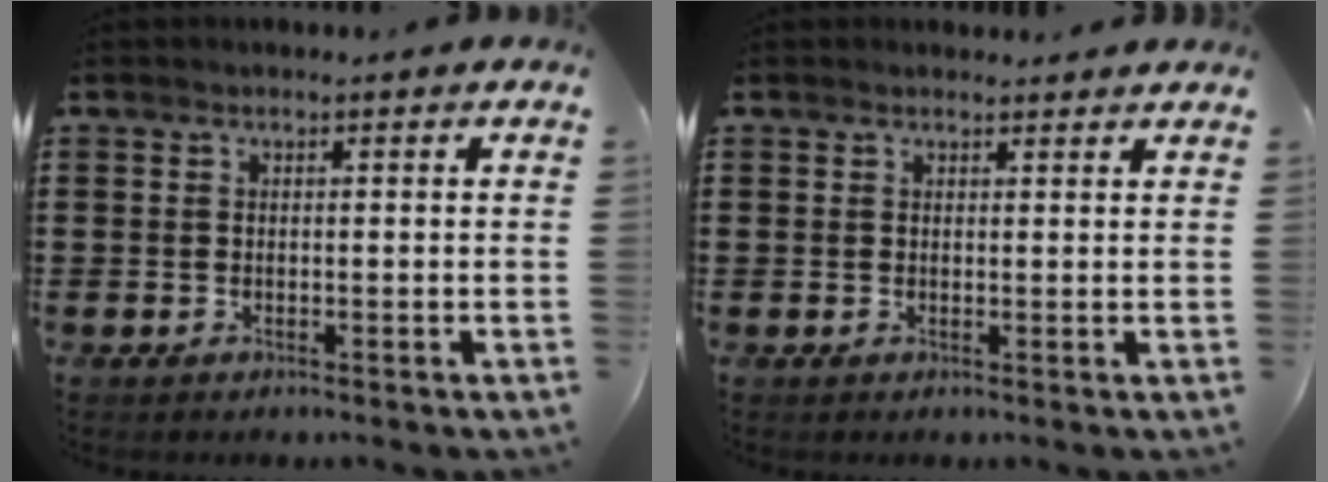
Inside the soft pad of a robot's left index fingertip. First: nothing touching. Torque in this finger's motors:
{"motor_torque": [1.29, -0.86, 0.06, 0.00]}